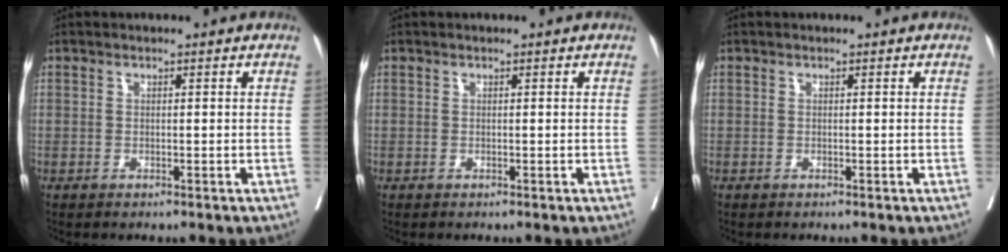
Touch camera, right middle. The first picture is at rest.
{"total": 0.0}
{"total": 0.0}